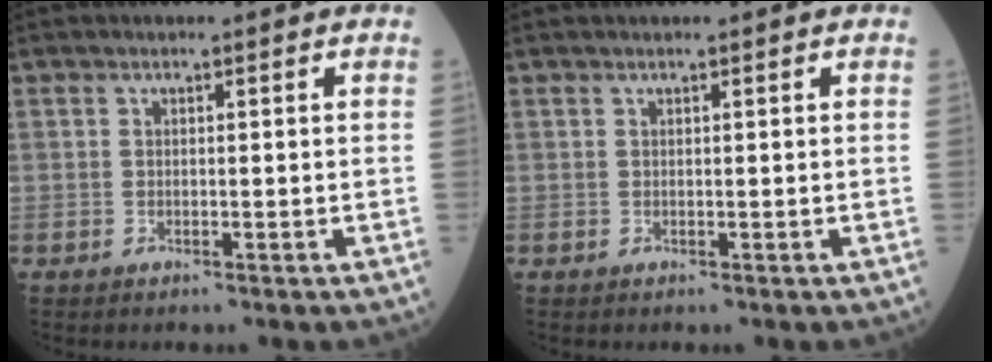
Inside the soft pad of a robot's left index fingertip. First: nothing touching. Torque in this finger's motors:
{"motor_torque": [0.17, -0.09, 0.00, -0.01]}